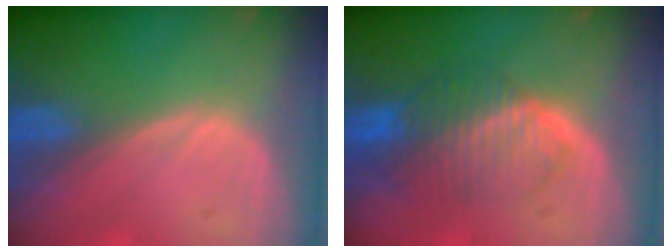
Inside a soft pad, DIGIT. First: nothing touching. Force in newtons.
{"total": 8.4, "press": 7.2, "slide": 4.3}